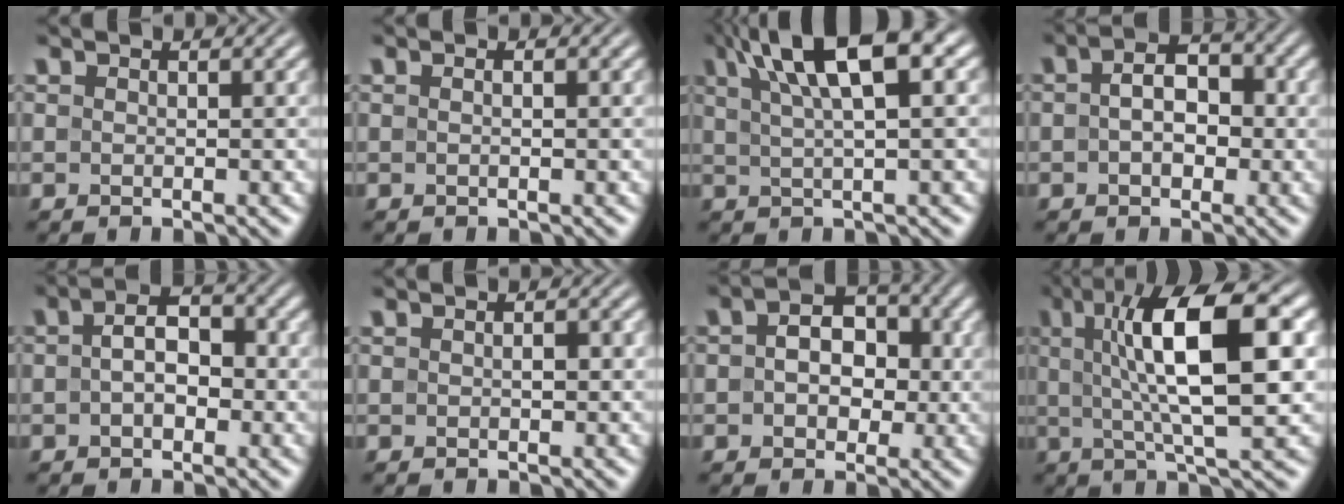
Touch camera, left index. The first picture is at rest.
{"total": 0.8, "force": [0.2, 0.2, 0.7], "torque": [-0.008, -0.010, -0.001]}
{"total": 8.7, "force": [3.8, 2.7, 7.3], "torque": [-0.112, 0.021, 0.061]}
{"total": 4.6, "force": [0.2, 3.1, 3.4], "torque": [-0.041, 0.010, -0.011]}
{"total": 4.2, "force": [0.0, 2.7, 3.3], "torque": [-0.043, 0.009, -0.012]}
{"total": 0.8, "force": [0.0, 0.4, 0.6], "torque": [-0.009, -0.001, 0.000]}
{"total": 5.4, "force": [0.5, 3.9, 3.7], "torque": [-0.043, 0.010, -0.008]}
{"total": 11.3, "force": [2.2, 3.3, 10.6], "torque": [-0.165, 0.013, 0.037]}